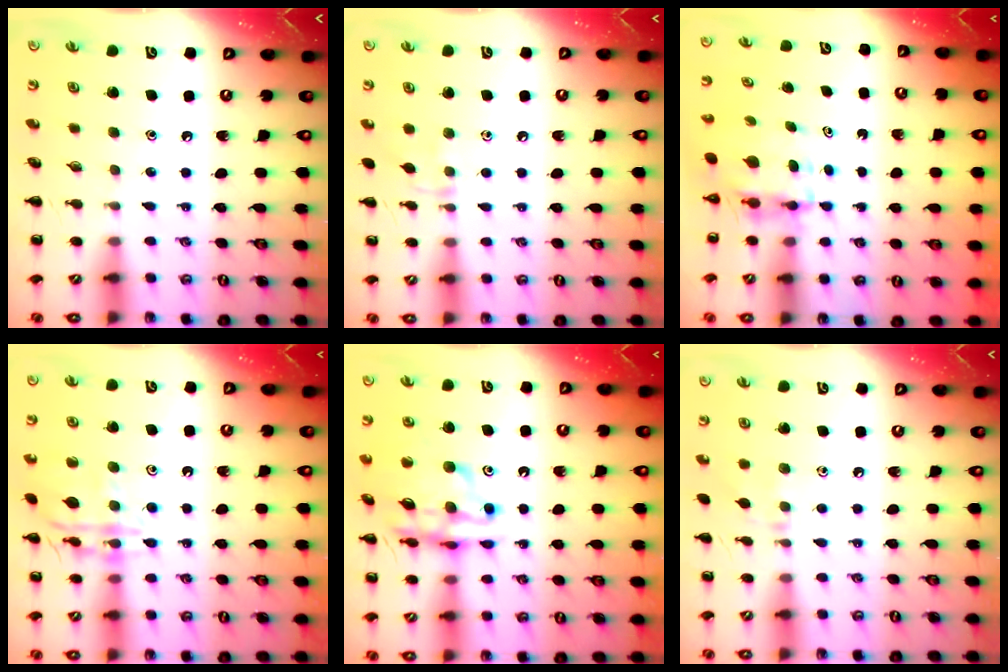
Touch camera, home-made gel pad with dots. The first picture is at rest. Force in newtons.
{"total": 6.0, "press": 5.7, "slide": 1.8}
{"total": 3.9, "press": 3.8, "slide": 0.3}
{"total": 13.8, "press": 13.8, "slide": 1.0}
{"total": 14.5, "press": 14.0, "slide": 3.9}
{"total": 6.6, "press": 6.2, "slide": 2.0}